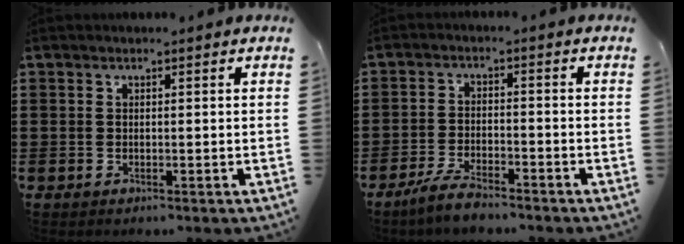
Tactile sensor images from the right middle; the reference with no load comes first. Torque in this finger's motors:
{"motor_torque": [1.43, -0.55, 0.15, 0.16]}